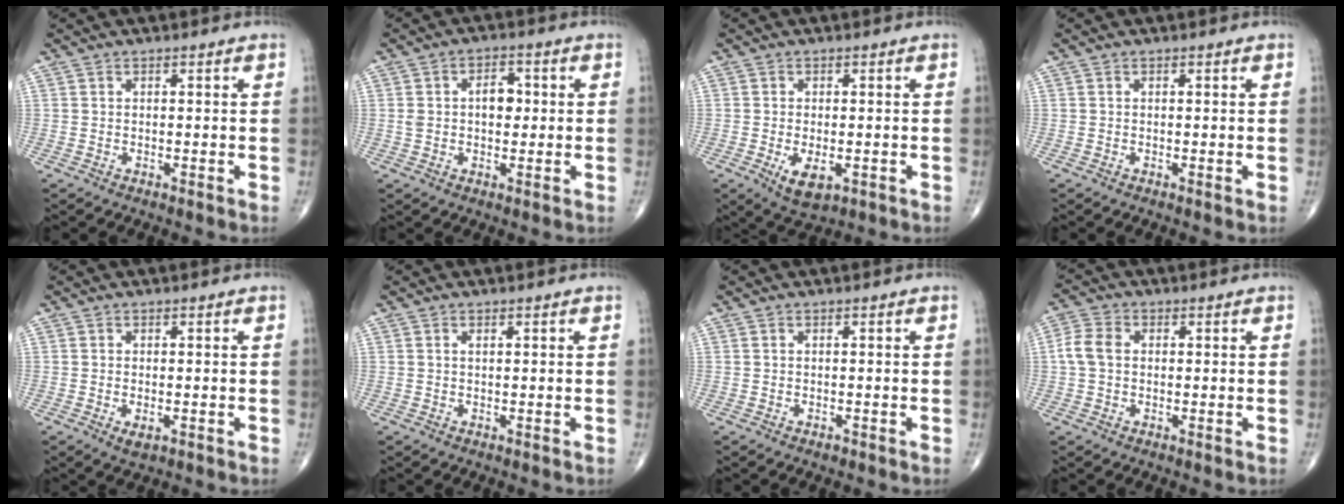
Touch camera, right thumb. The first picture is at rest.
{"total": 5.7, "force": [0.6, 3.6, 4.4], "torque": [-0.067, 0.016, 0.008]}
{"total": 5.4, "force": [-1.6, 2.8, 4.4], "torque": [-0.073, -0.010, -0.018]}
{"total": 0.0}
{"total": 2.1, "force": [-0.6, 1.1, 1.7], "torque": [-0.028, -0.003, -0.008]}
{"total": 0.5, "force": [0.2, 0.2, 0.4], "torque": [-0.012, 0.003, 0.005]}
{"total": 0.5, "force": [-0.3, 0.3, 0.3], "torque": [-0.005, -0.001, -0.005]}
{"total": 5.0, "force": [0.3, 3.7, 3.4], "torque": [-0.078, 0.015, -0.001]}